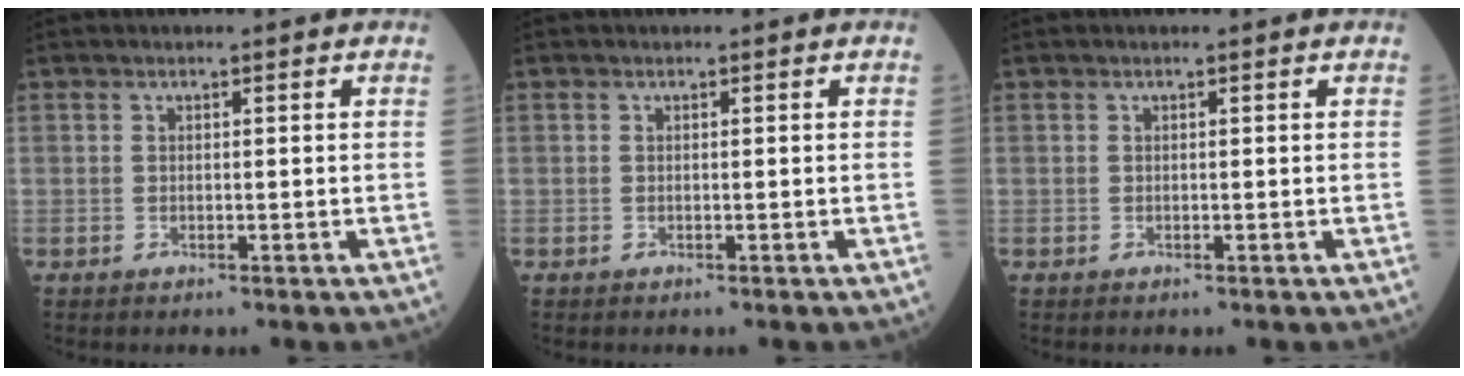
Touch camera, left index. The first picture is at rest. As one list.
[{"total": 0.0}, {"total": 0.0}]